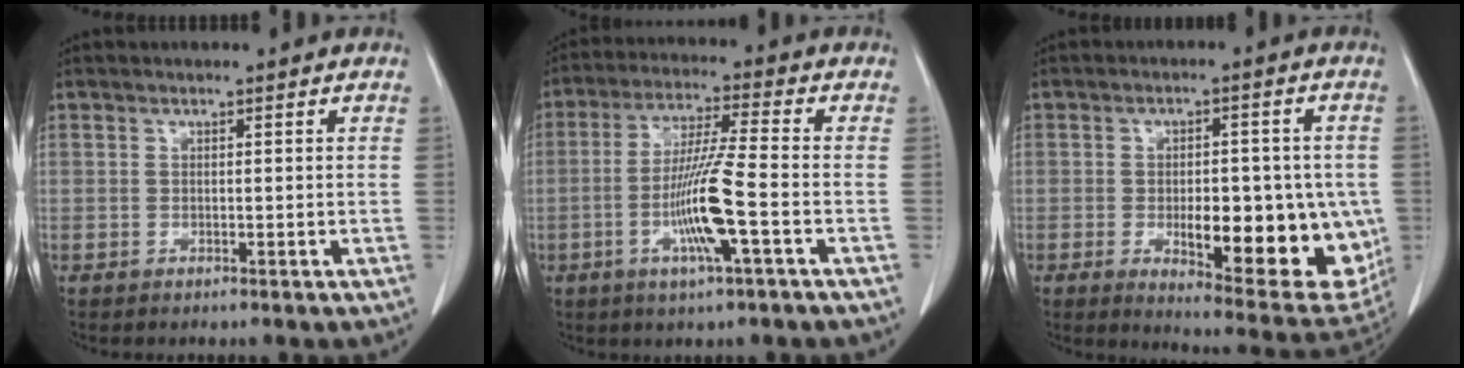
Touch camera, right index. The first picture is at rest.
{"total": 10.7, "force": [-3.1, -0.4, 10.2], "torque": [-0.203, -0.011, -0.062]}
{"total": 17.7, "force": [-3.6, 6.3, 16.1], "torque": [-0.167, 0.002, -0.024]}